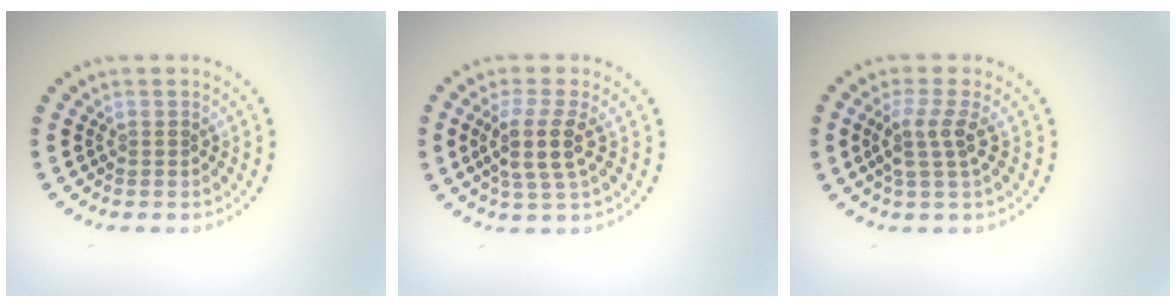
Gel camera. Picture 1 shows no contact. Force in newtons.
{"total": 3.5, "press": 2.9, "slide": 1.9}
{"total": 2.5, "press": 1.9, "slide": 1.7}